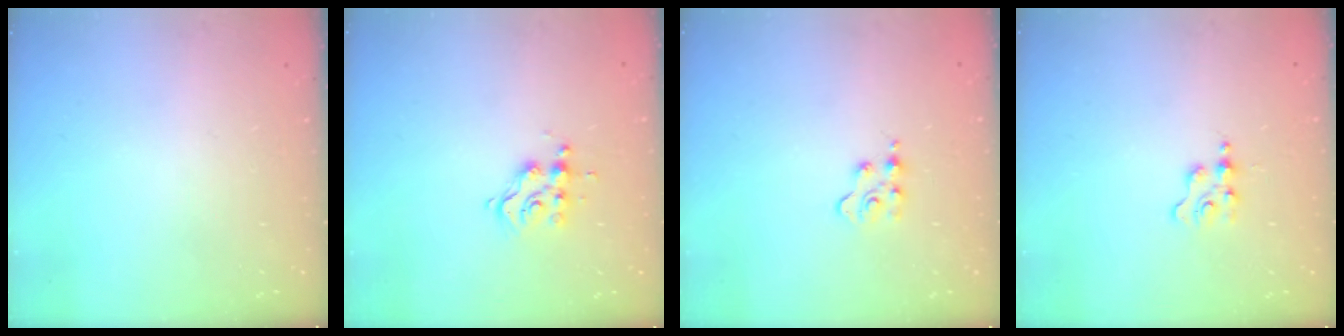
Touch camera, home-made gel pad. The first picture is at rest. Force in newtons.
{"total": 8.0, "press": 7.9, "slide": 0.7}
{"total": 3.0, "press": 2.9, "slide": 0.4}
{"total": 2.0, "press": 2.0, "slide": 0.2}